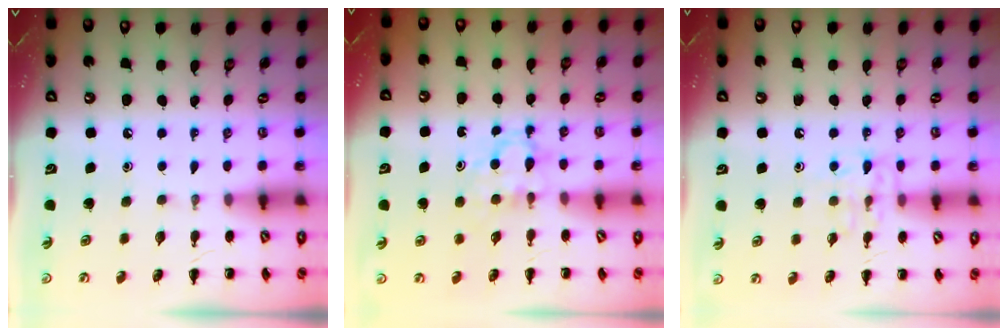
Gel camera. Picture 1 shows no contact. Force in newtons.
{"total": 3.5, "press": 3.2, "slide": 1.3}
{"total": 8.5, "press": 8.4, "slide": 0.8}